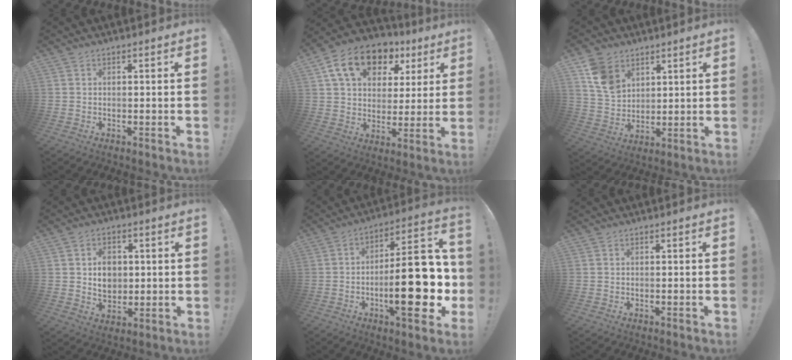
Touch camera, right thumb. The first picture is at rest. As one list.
[{"total": 17.5, "force": [9.0, 11.6, 9.5], "torque": [-0.148, -0.035, 0.165]}, {"total": 11.4, "force": [6.1, 8.1, 5.1], "torque": [-0.084, -0.022, 0.125]}, {"total": 7.8, "force": [1.4, 6.5, 4.1], "torque": [-0.057, -0.008, 0.024]}, {"total": 25.3, "force": [-5.0, 8.0, 23.5], "torque": [-0.354, 0.019, -0.072]}, {"total": 0.0}]